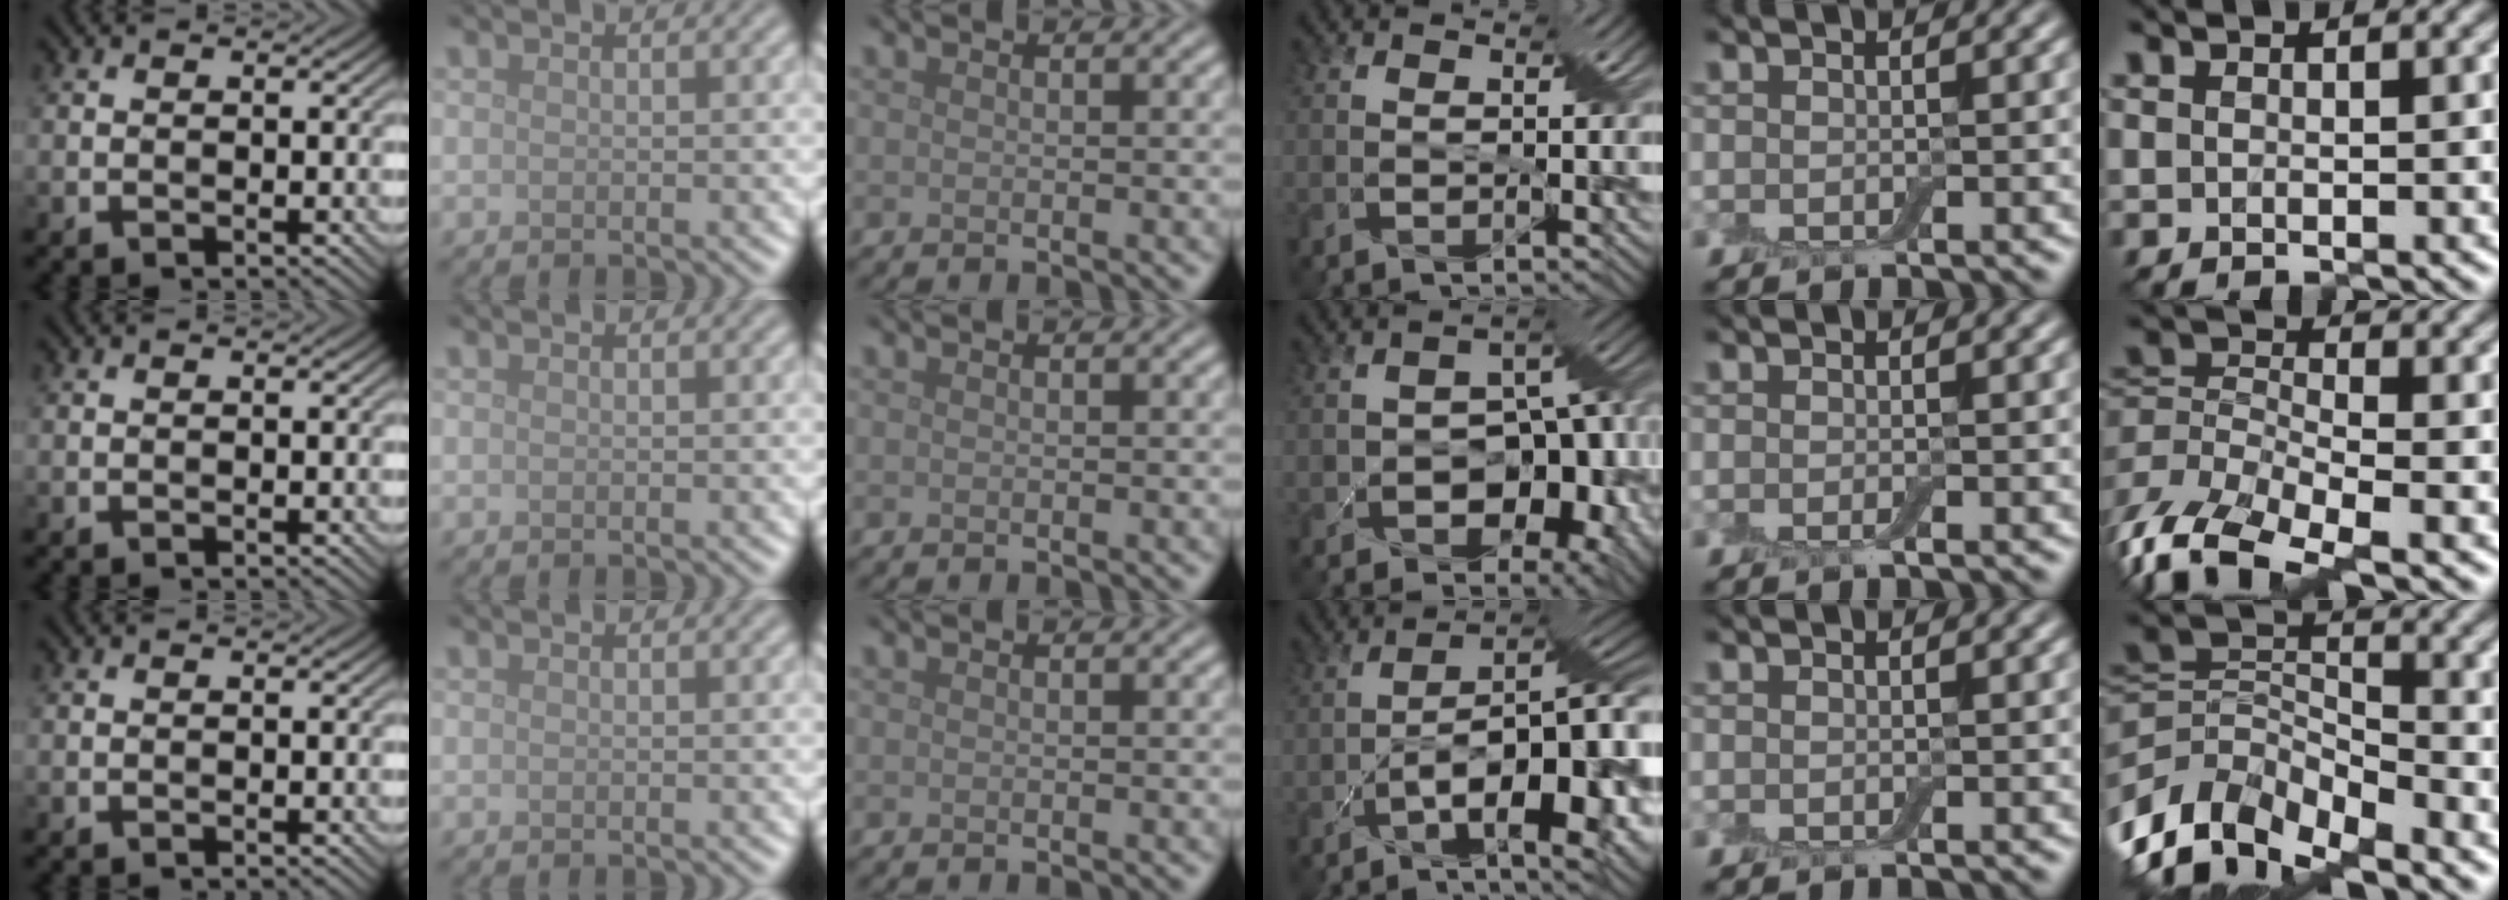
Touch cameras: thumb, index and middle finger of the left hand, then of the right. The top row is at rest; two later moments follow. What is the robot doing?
{"motion": "pour", "object": "bowl"}